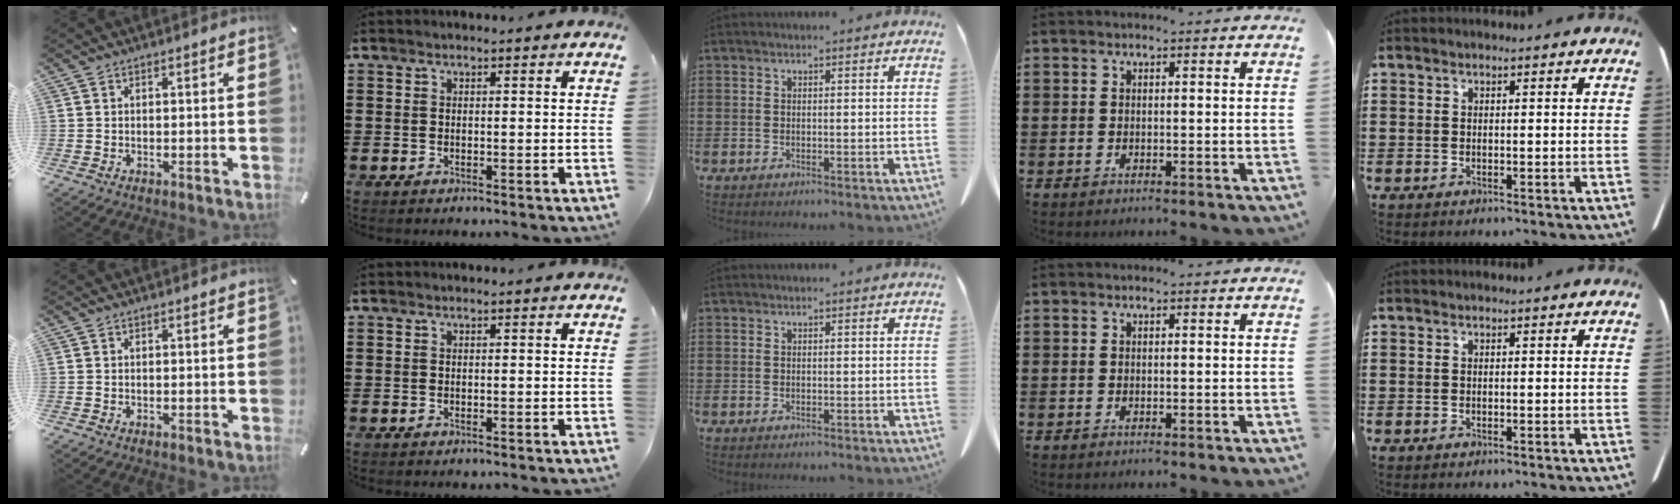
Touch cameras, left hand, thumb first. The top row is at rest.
{}